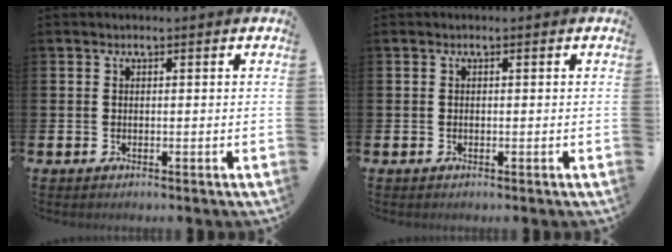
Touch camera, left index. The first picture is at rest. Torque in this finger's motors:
{"motor_torque": [-0.12, -0.19, -0.03, -0.01]}